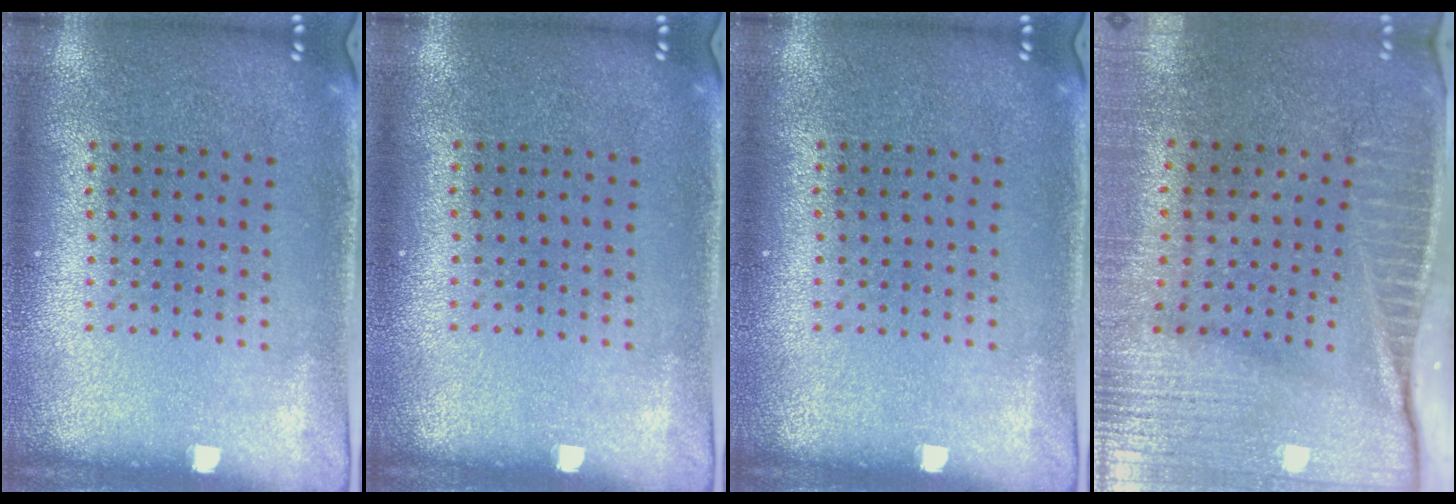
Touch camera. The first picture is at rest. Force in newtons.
{"total": 0.0}
{"total": 0.0}
{"total": 4.1, "press": 3.7, "slide": 1.9}